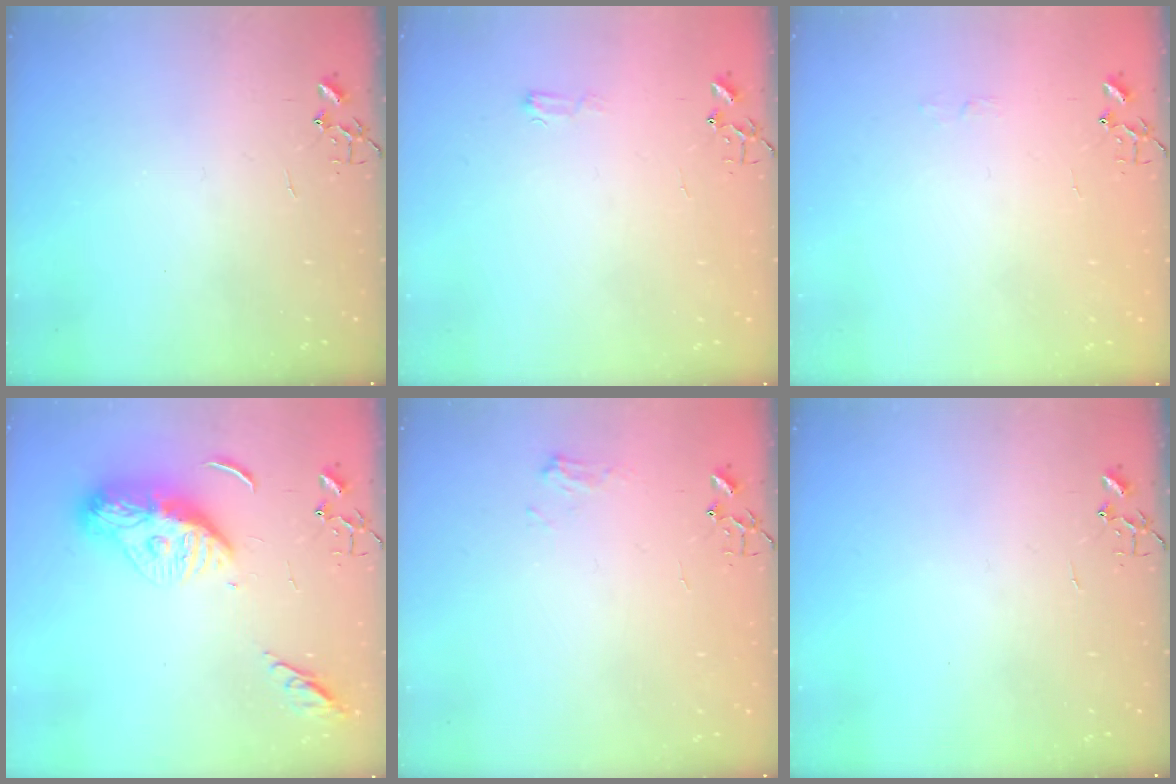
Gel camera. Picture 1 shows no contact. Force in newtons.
{"total": 4.6, "press": 4.5, "slide": 0.6}
{"total": 3.7, "press": 3.6, "slide": 0.5}
{"total": 13.6, "press": 13.6, "slide": 1.3}
{"total": 6.4, "press": 6.4, "slide": 0.2}
{"total": 0.0}